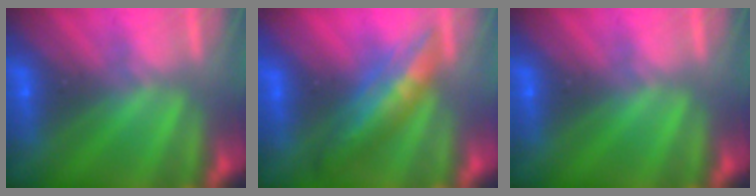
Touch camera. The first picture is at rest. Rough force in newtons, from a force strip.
{"total": 3.3}
{"total": 0.0}